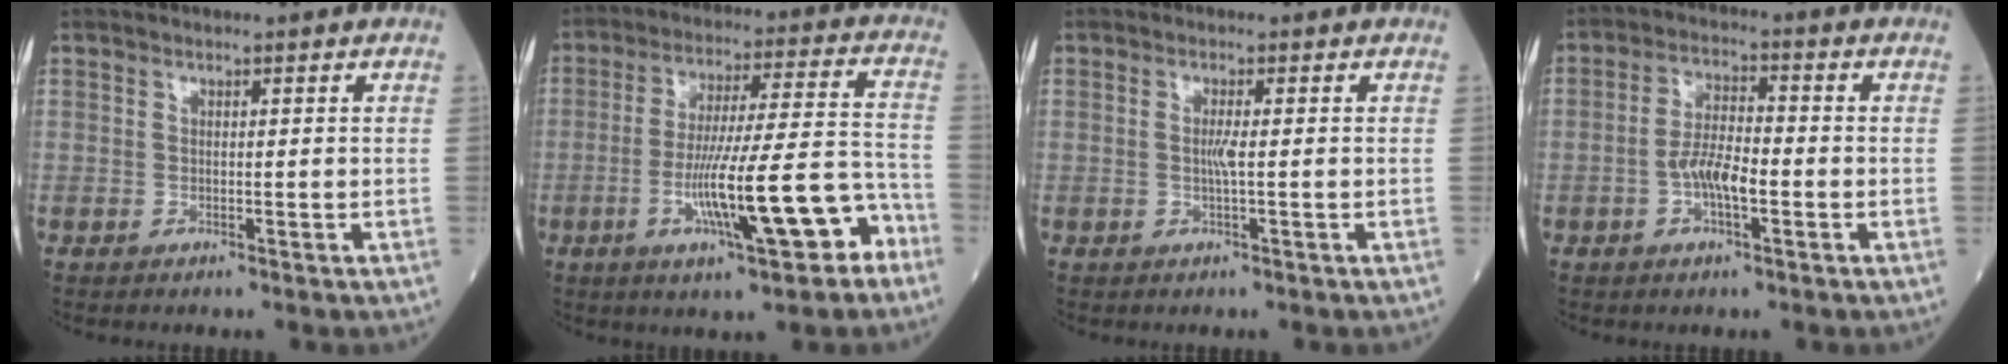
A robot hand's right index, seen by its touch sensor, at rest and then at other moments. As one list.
[{"total": 15.3, "force": [-6.6, 2.2, 13.7], "torque": [-0.233, 0.011, -0.094]}, {"total": 1.4, "force": [0.0, -0.1, 1.4], "torque": [-0.031, 0.000, 0.000]}, {"total": 5.8, "force": [-1.5, 1.8, 5.3], "torque": [-0.109, 0.009, -0.030]}]